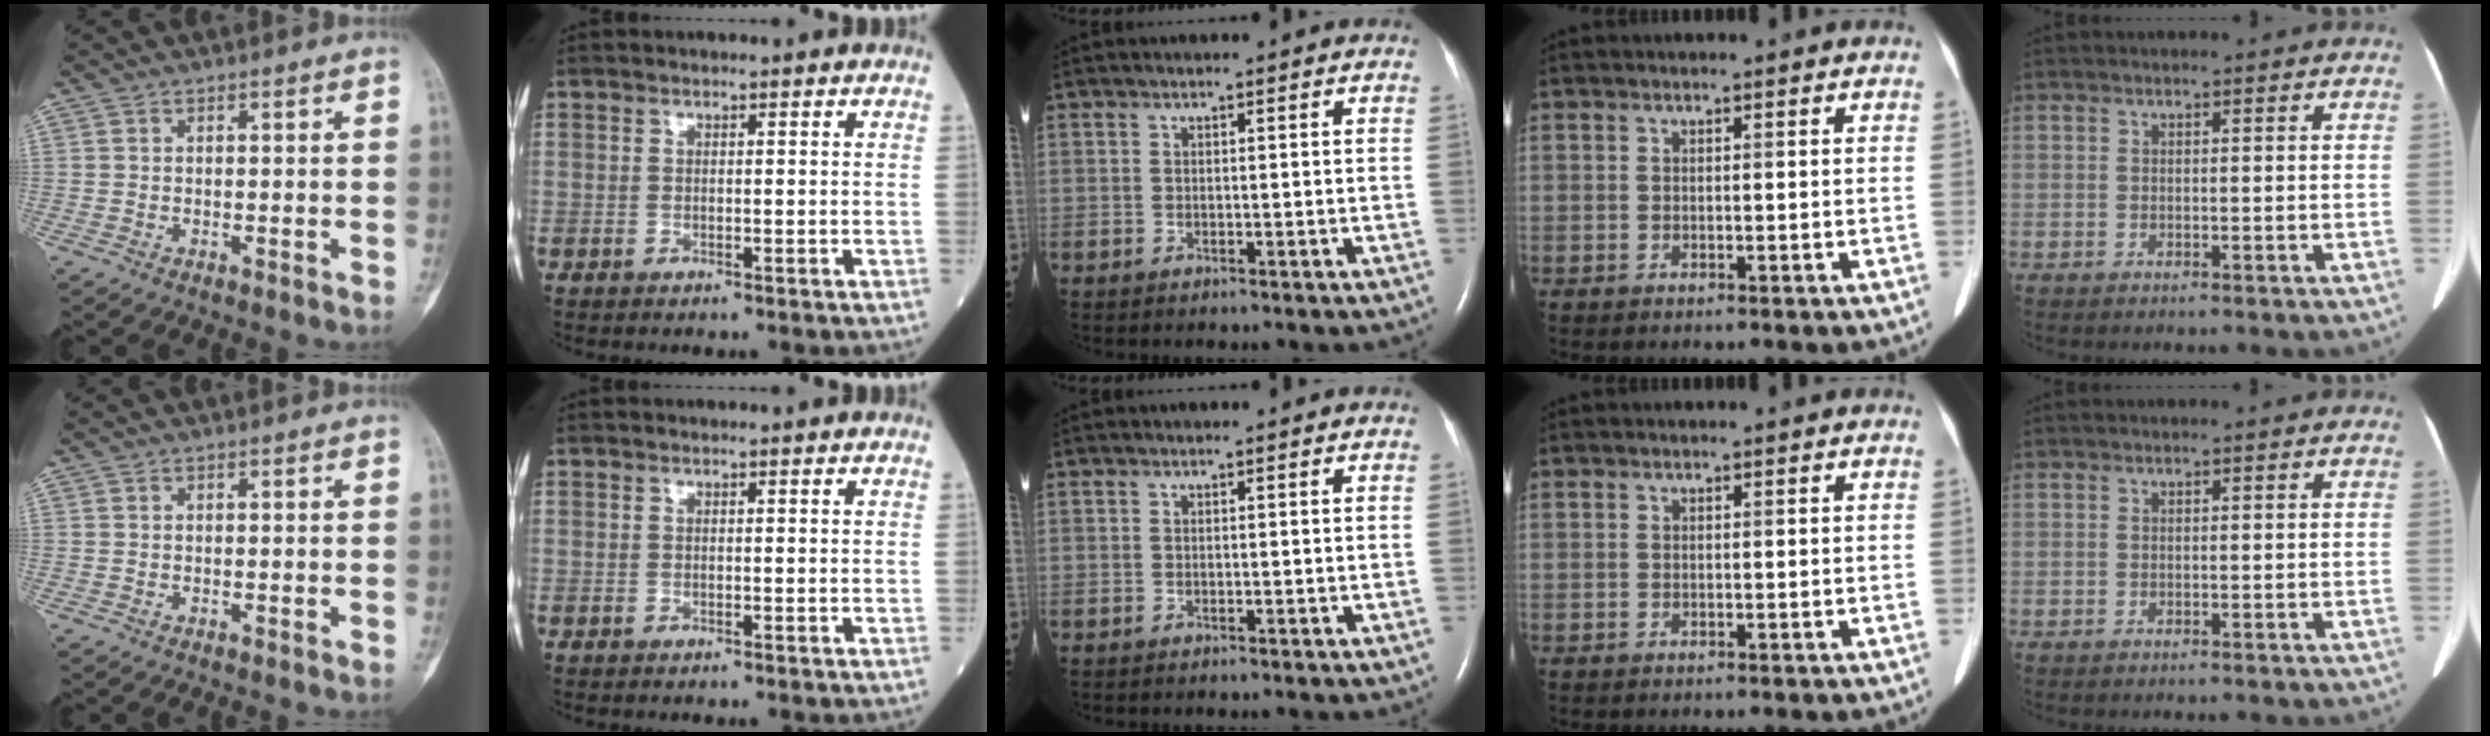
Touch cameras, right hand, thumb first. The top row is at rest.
{}